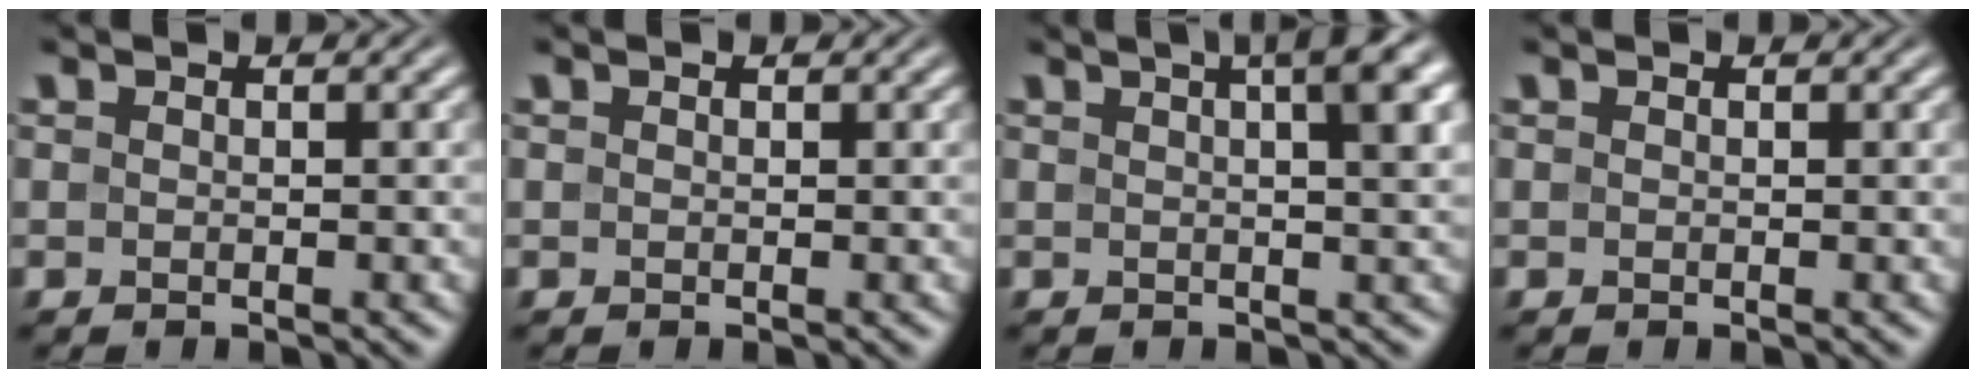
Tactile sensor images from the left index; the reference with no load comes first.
{"total": 0.0}
{"total": 6.7, "force": [2.5, 1.9, 5.9], "torque": [-0.045, 0.026, 0.022]}
{"total": 0.0}